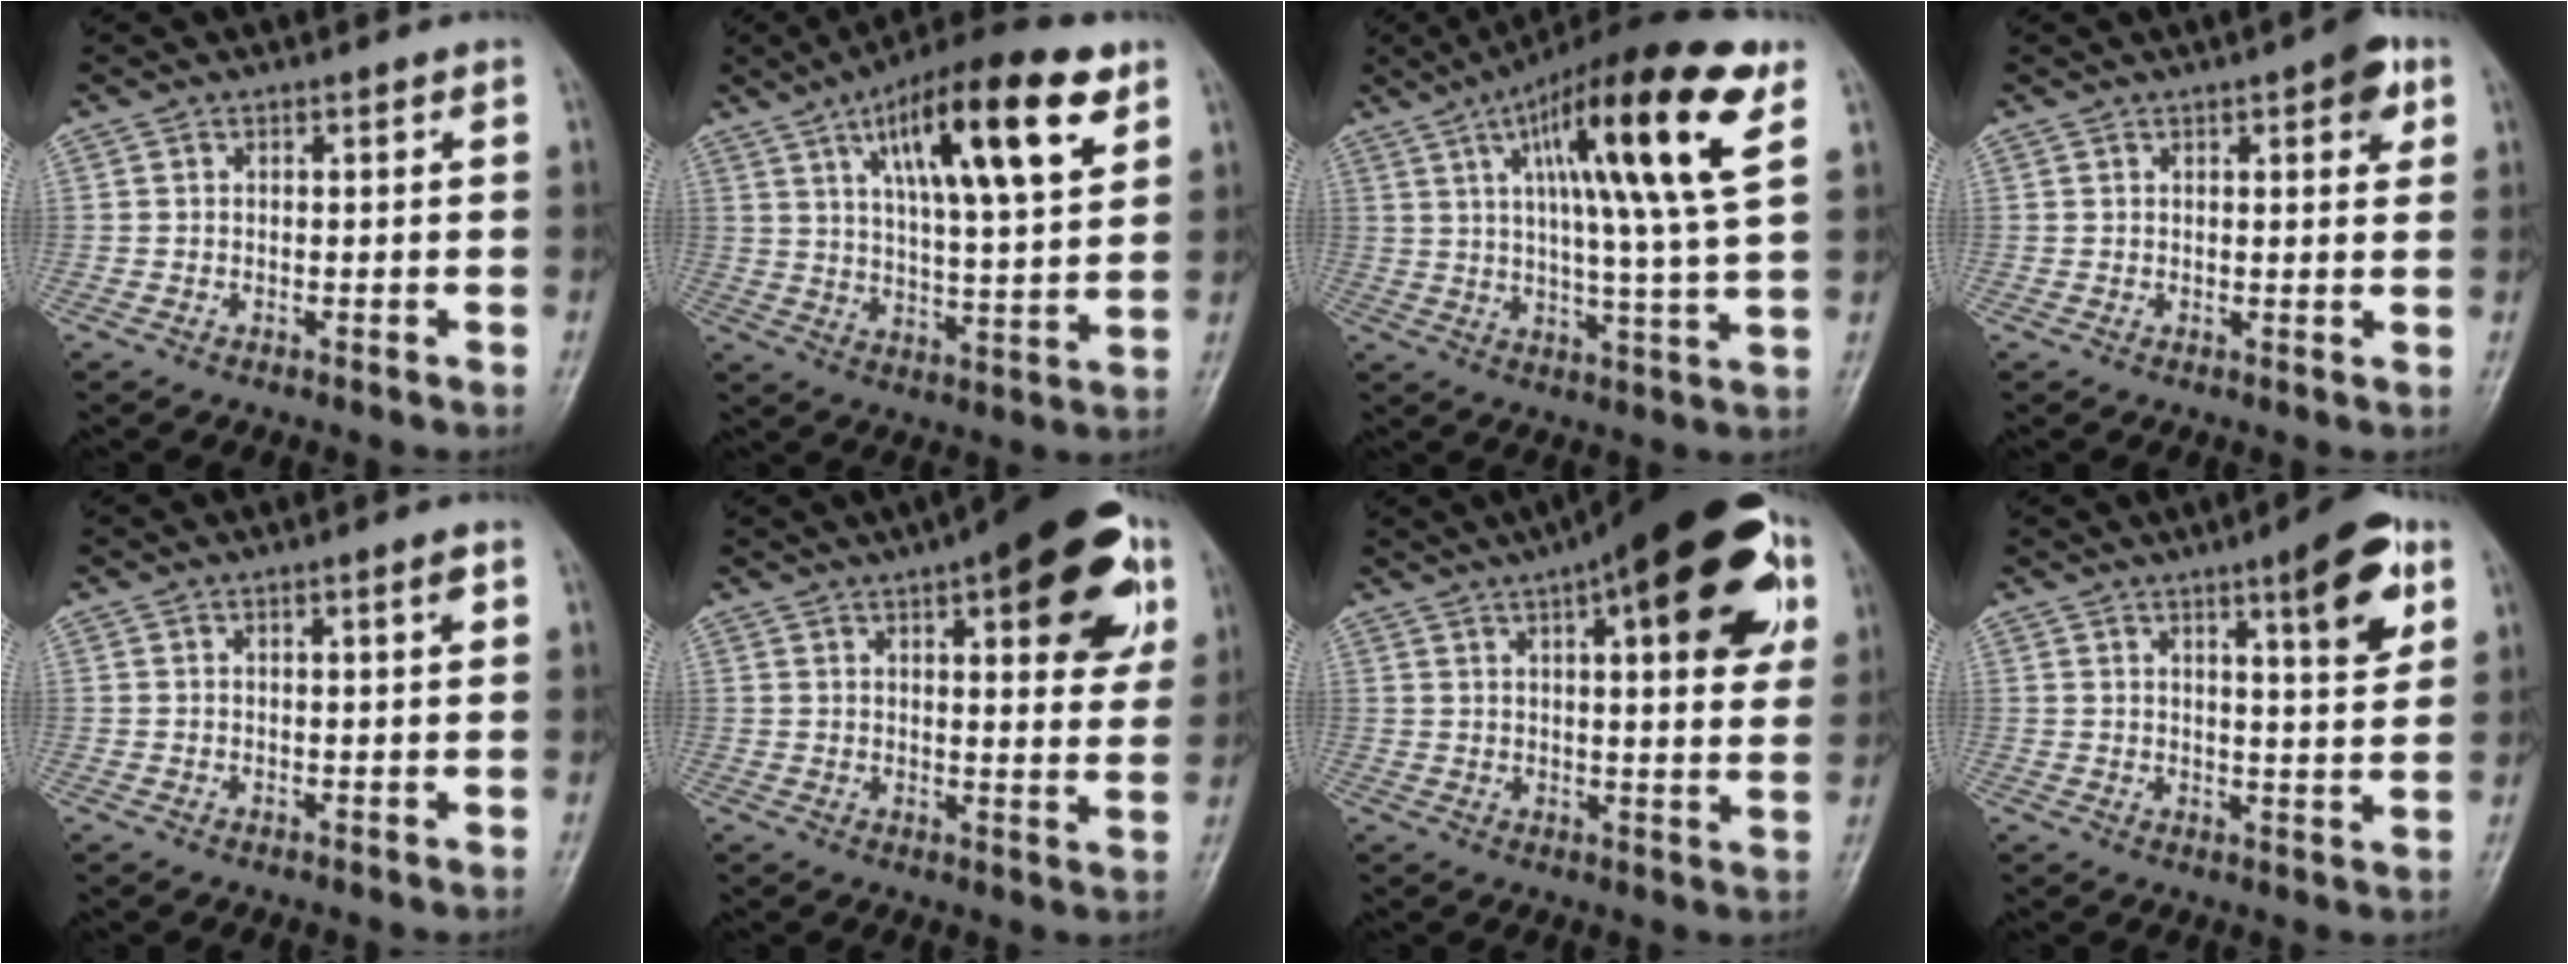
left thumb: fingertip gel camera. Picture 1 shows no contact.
{"total": 20.8, "force": [9.6, 5.6, 17.5], "torque": [-0.254, -0.019, 0.152]}
{"total": 21.8, "force": [8.5, 3.2, 19.8], "torque": [-0.307, -0.010, 0.125]}
{"total": 4.8, "force": [2.2, 1.6, 4.0], "torque": [-0.039, -0.004, 0.022]}
{"total": 2.1, "force": [0.9, 0.1, 1.9], "torque": [-0.030, -0.003, 0.014]}
{"total": 20.3, "force": [9.3, 6.9, 16.7], "torque": [-0.188, -0.014, 0.118]}
{"total": 24.2, "force": [10.7, 7.5, 20.5], "torque": [-0.266, -0.001, 0.143]}
{"total": 10.7, "force": [5.3, 2.3, 9.0], "torque": [-0.109, -0.025, 0.070]}